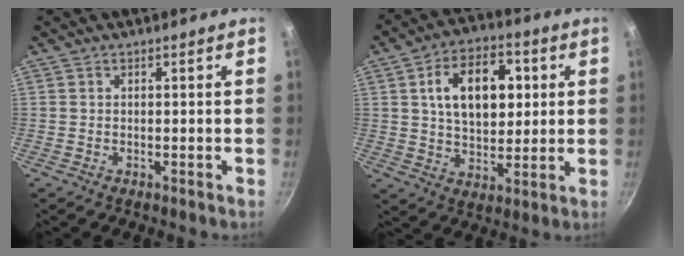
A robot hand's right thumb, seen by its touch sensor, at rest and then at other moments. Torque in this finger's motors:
{"motor_torque": [-0.77, 1.19, 0.79, 0.59, 0.11]}